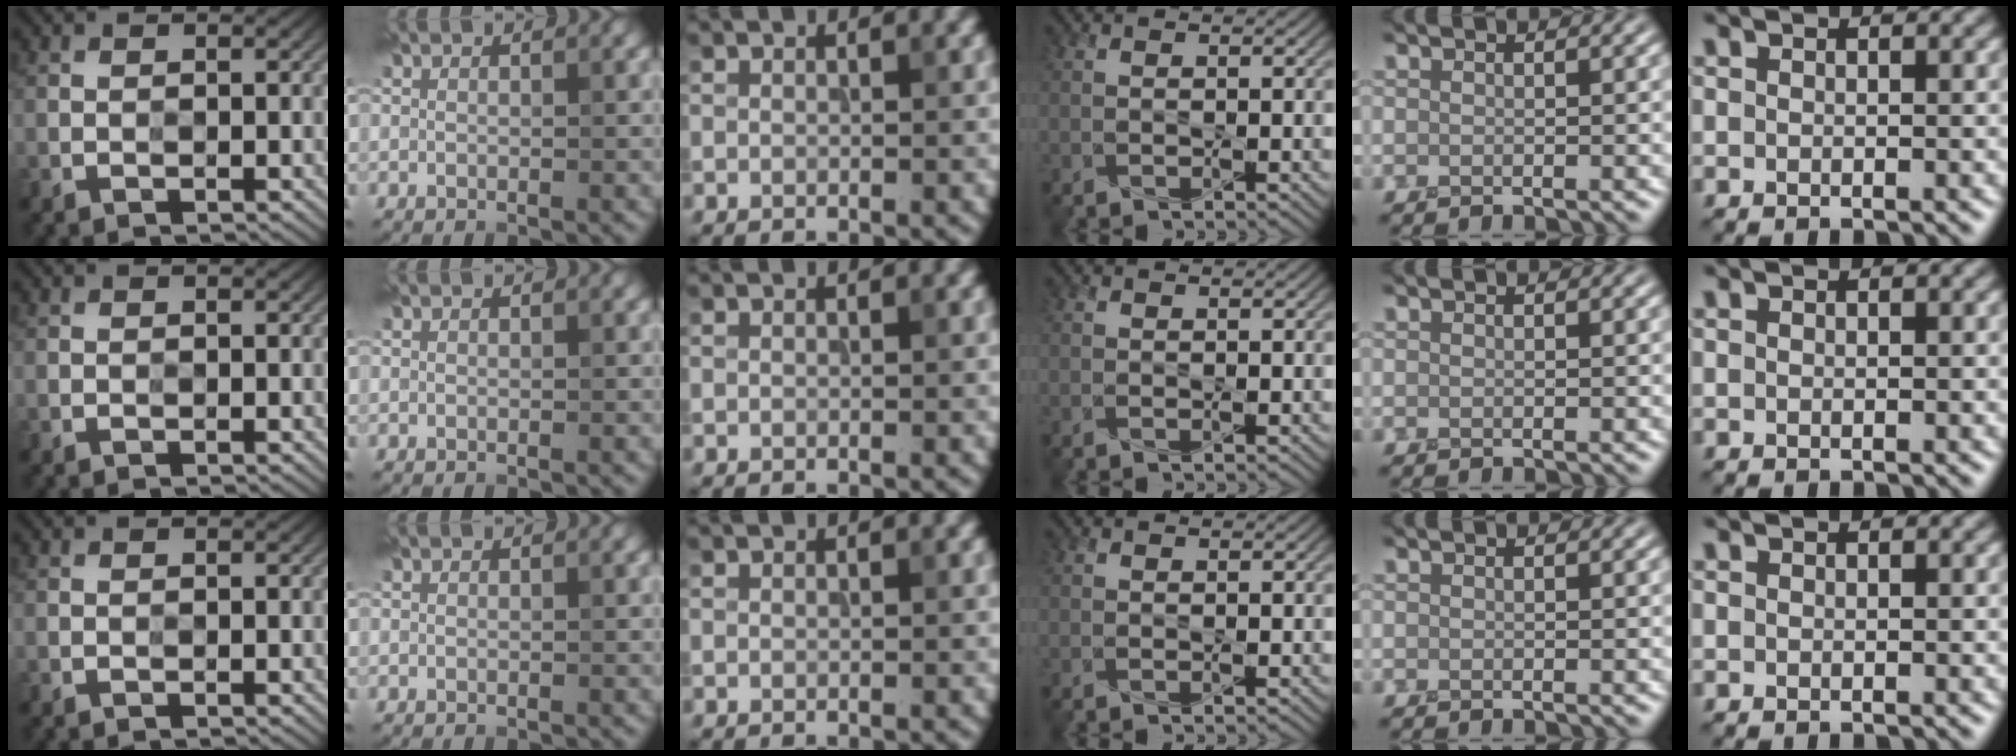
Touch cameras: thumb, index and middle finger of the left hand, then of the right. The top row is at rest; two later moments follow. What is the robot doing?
{"motion": "squeeze", "object": "stress ball aka squeeze ball"}